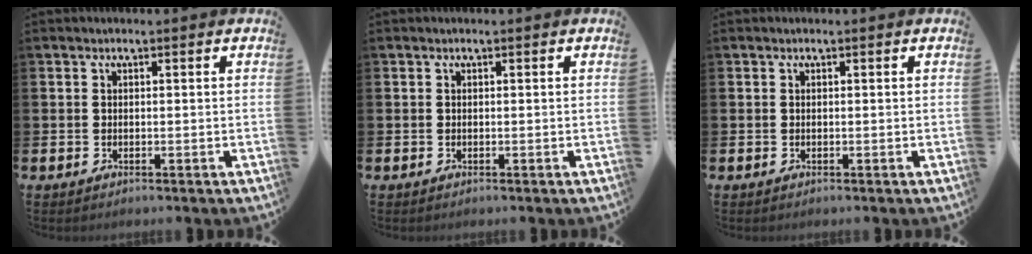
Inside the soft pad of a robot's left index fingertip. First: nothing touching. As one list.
[{"total": 0.0}, {"total": 0.0}]